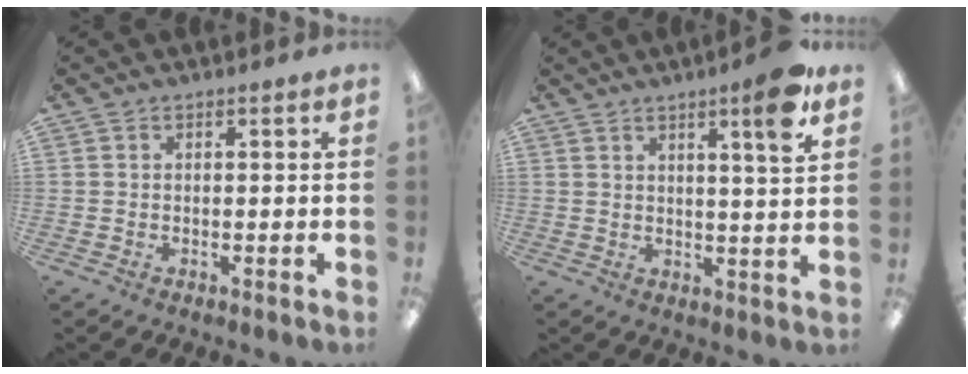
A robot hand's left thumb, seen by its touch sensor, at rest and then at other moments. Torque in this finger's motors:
{"motor_torque": [0.12, 0.20, -0.20, -0.14, 0.03]}